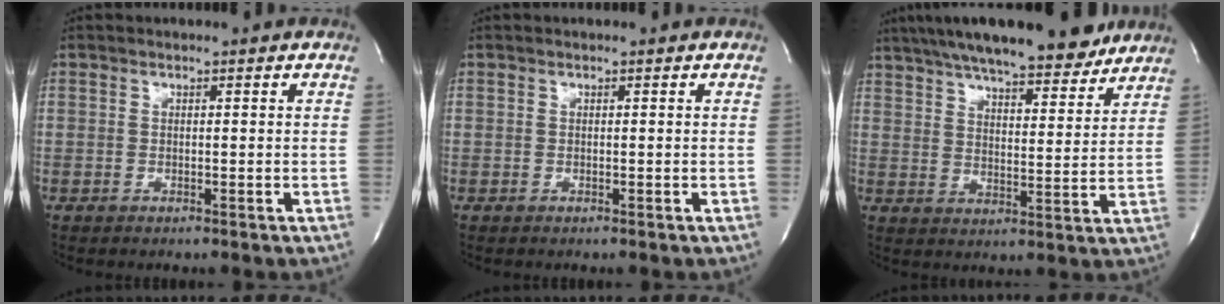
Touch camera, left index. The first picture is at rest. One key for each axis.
{"total": 0.0}
{"total": 20.4, "fx": 17.1, "fy": 4.3, "fz": 10.3, "tx": -0.175, "ty": 0.026, "tz": 0.244}